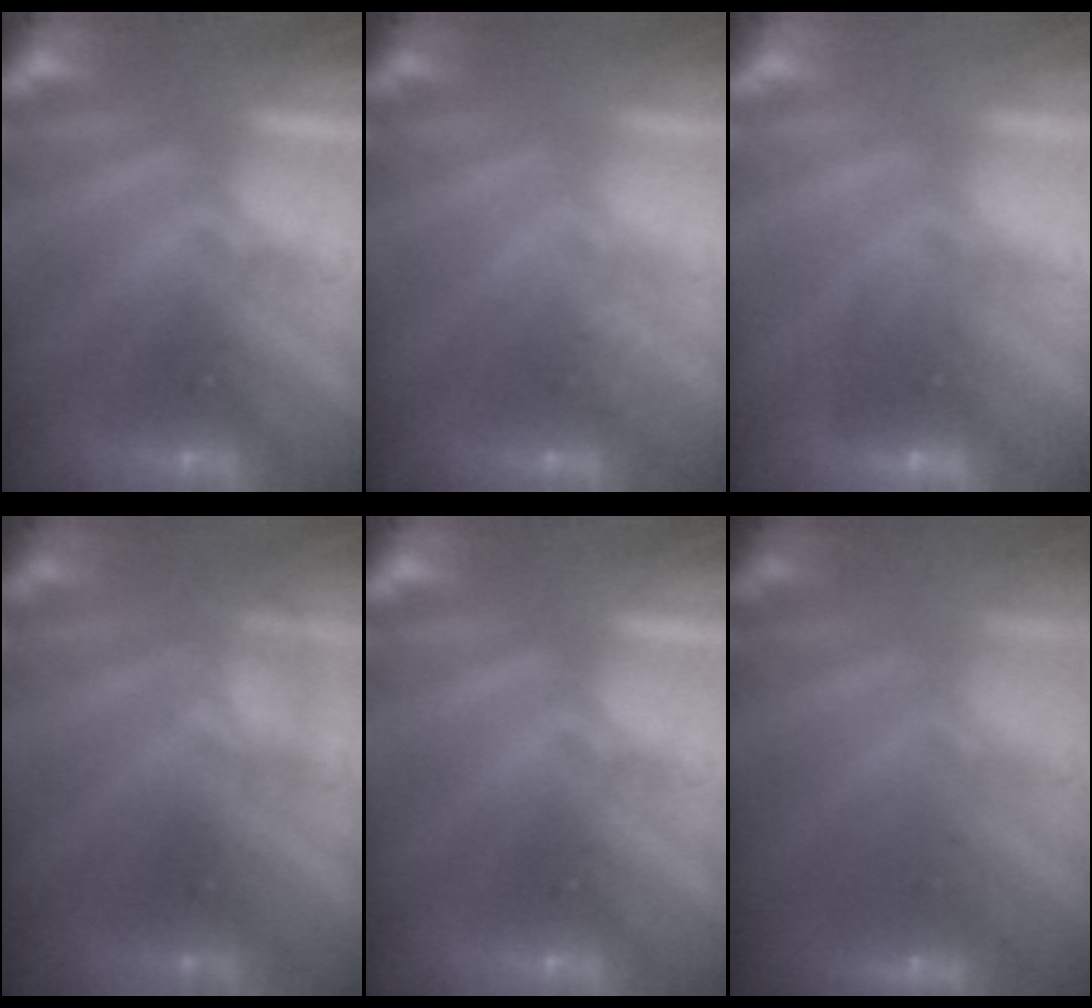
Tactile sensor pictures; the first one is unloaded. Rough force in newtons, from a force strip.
{"total": 2.7}
{"total": 1.6}
{"total": 2.5}
{"total": 0.0}
{"total": 2.4}